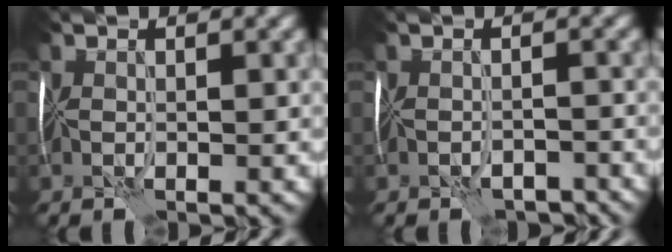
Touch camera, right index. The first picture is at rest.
{"total": 2.9, "force": [-2.6, 0.9, 1.0], "torque": [-0.013, 0.004, -0.035]}